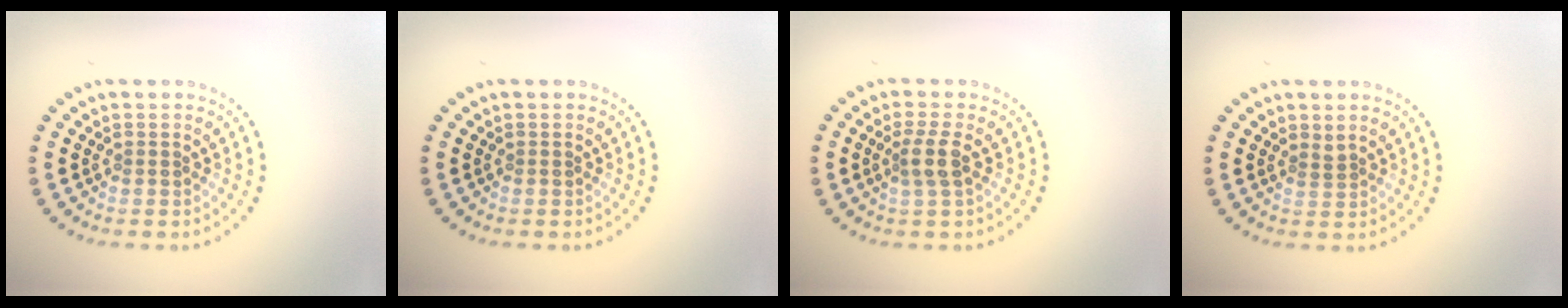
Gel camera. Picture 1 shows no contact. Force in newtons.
{"total": 0.0}
{"total": 2.2, "press": 1.8, "slide": 1.3}
{"total": 0.7, "press": 0.4, "slide": 0.6}